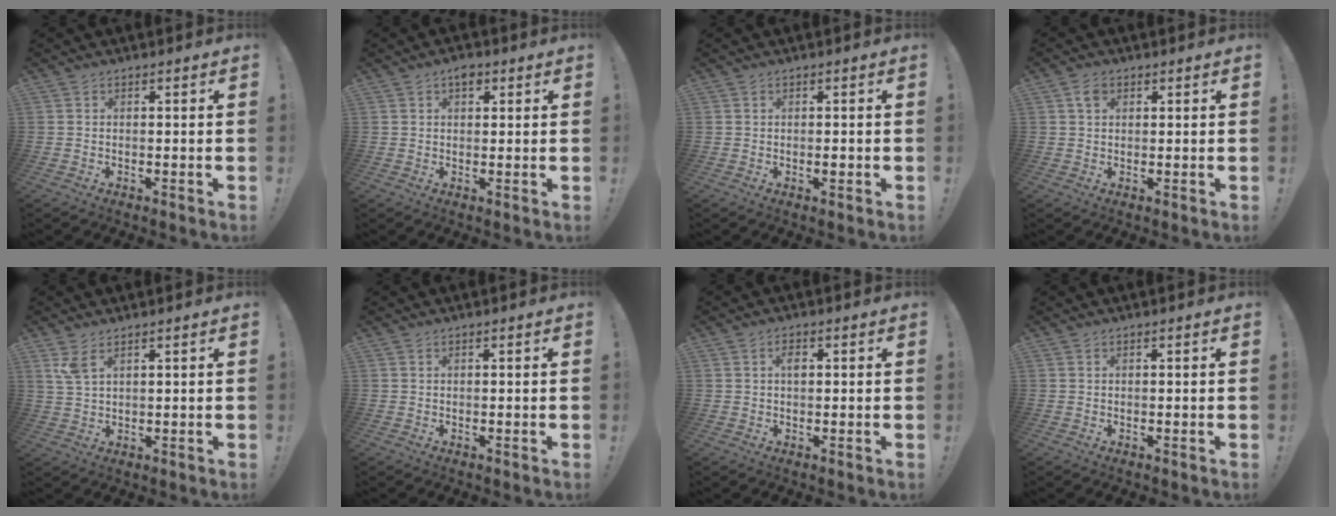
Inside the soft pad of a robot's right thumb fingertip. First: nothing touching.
{"total": 3.0, "force": [1.5, 2.0, 1.6], "torque": [-0.009, -0.006, 0.021]}
{"total": 1.3, "force": [-0.6, 0.5, 1.1], "torque": [-0.015, 0.000, -0.010]}
{"total": 3.1, "force": [1.3, 2.1, 1.9], "torque": [-0.025, 0.001, 0.021]}
{"total": 4.2, "force": [2.6, 1.2, 3.1], "torque": [-0.063, -0.010, 0.049]}
{"total": 0.0}
{"total": 1.7, "force": [0.3, 1.1, 1.3], "torque": [-0.012, 0.000, 0.001]}
{"total": 0.0}